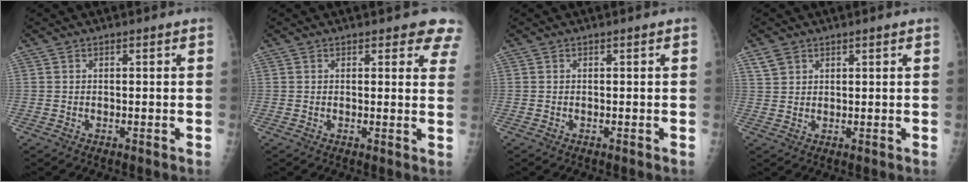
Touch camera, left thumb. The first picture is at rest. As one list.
[{"total": 5.8, "force": [4.8, 2.4, 2.3], "torque": [0.014, -0.020, 0.032]}, {"total": 0.0}, {"total": 2.8, "force": [1.8, 1.9, 0.9], "torque": [-0.010, -0.004, 0.037]}]